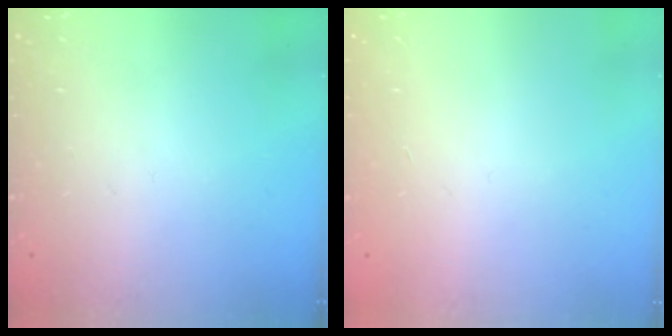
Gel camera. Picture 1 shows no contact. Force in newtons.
{"total": 0.8, "press": 0.8, "slide": 0.2}